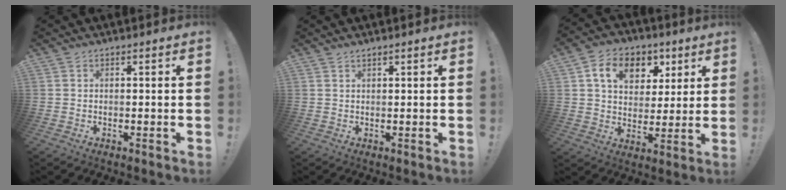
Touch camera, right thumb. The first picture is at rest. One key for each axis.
{"total": 0.9, "fx": 0.8, "fy": 0.0, "fz": 0.4, "tx": -0.016, "ty": 0.004, "tz": 0.017}
{"total": 13.0, "fx": 5.8, "fy": 9.4, "fz": 6.8, "tx": -0.103, "ty": -0.014, "tz": 0.109}